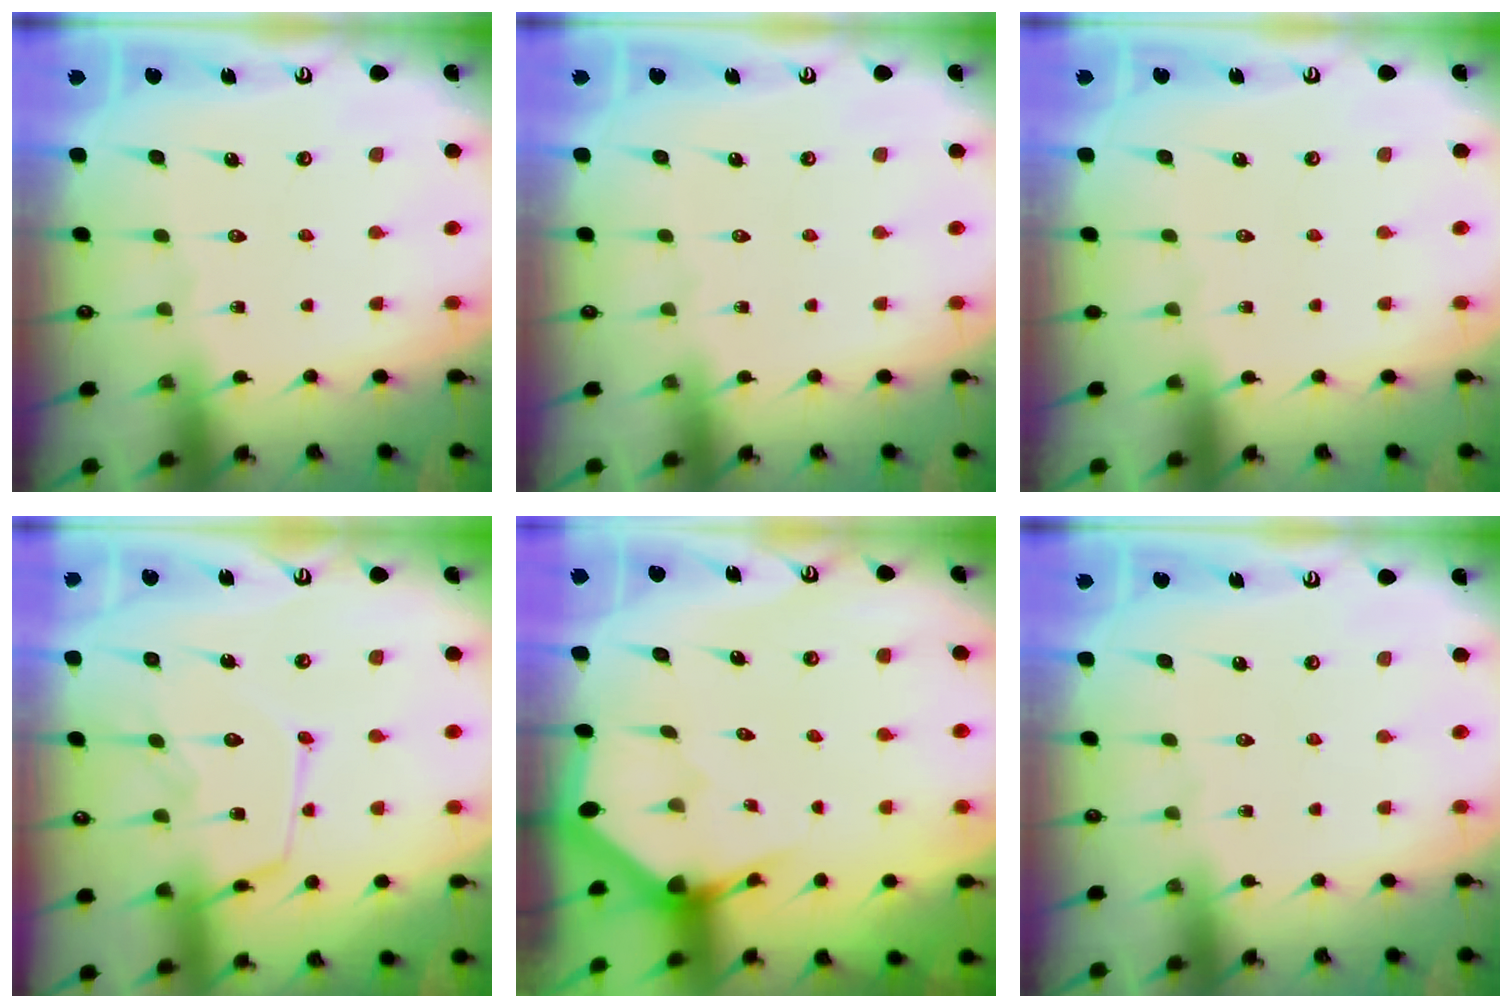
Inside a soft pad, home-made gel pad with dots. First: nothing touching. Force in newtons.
{"total": 0.0}
{"total": 0.0}
{"total": 12.8, "press": 12.8, "slide": 1.1}
{"total": 2.9, "press": 2.9, "slide": 0.1}
{"total": 0.0}